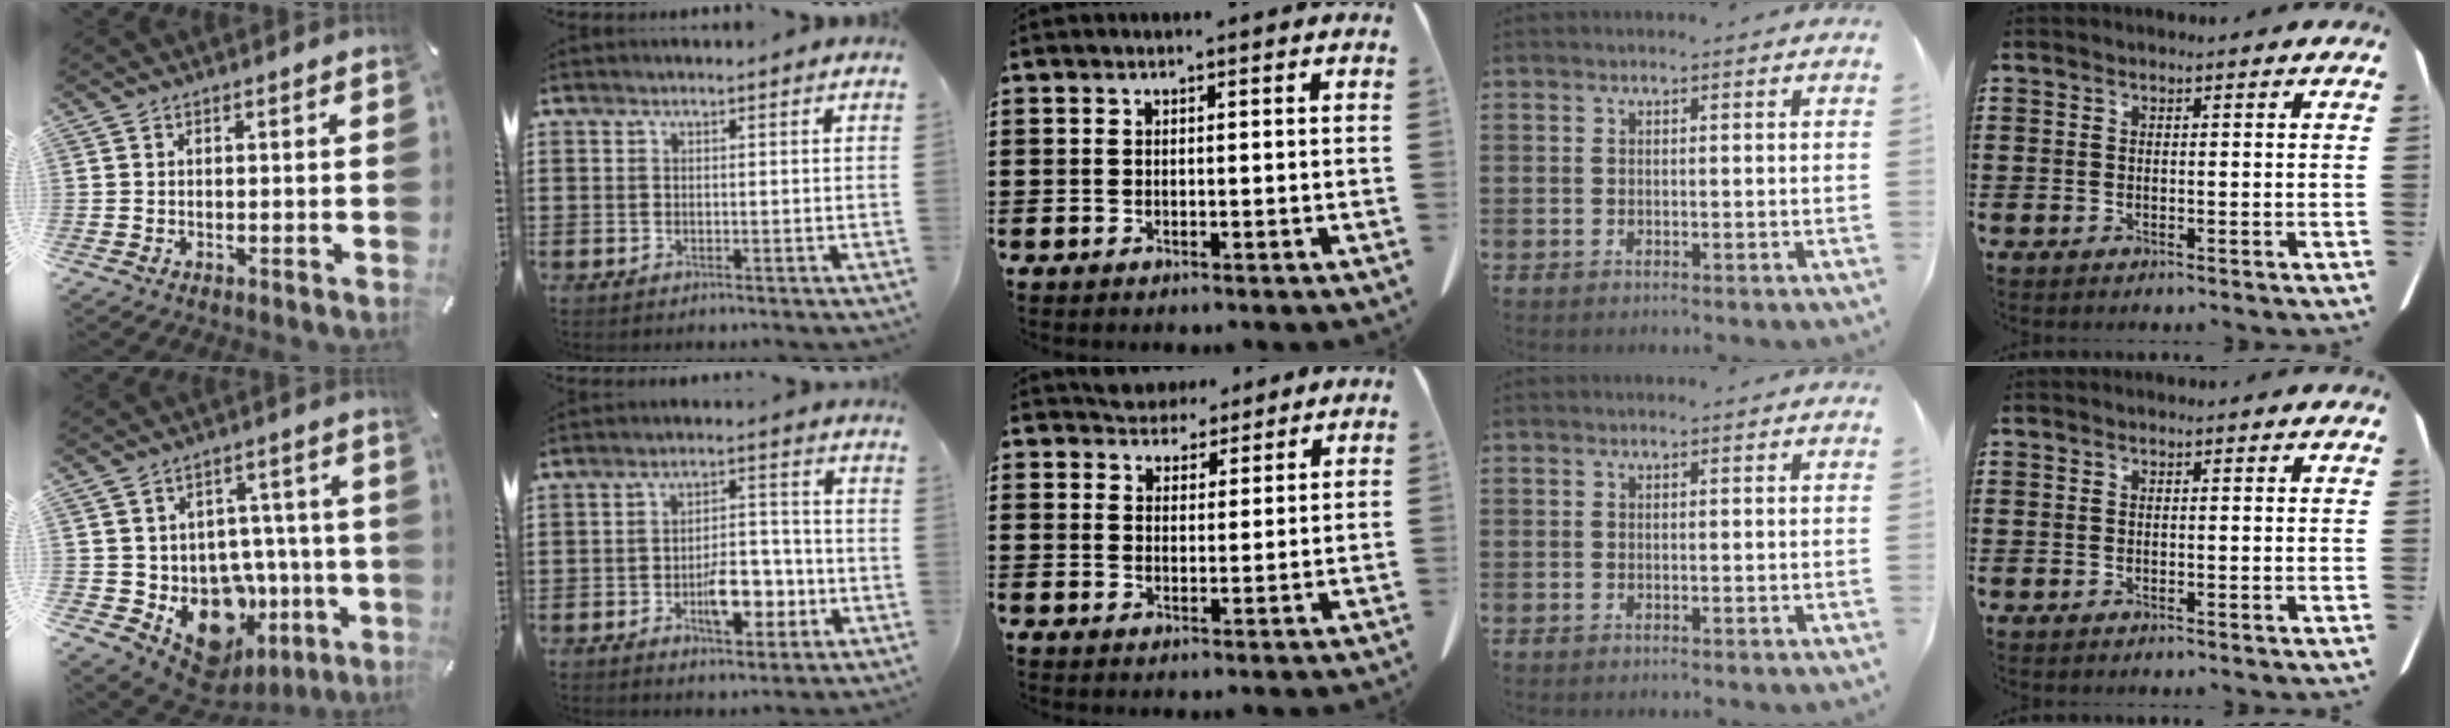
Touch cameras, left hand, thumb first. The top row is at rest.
{"thumb": {"total": 14.5, "force": [-4.8, 11.3, 7.6], "torque": [-0.122, 0.010, -0.060]}, "index": {"total": 8.0, "force": [-2.7, 3.9, 6.4], "torque": [-0.103, 0.008, -0.047]}, "middle": {"total": 4.2, "force": [4.0, 1.3, -0.2], "torque": [-0.012, -0.009, 0.077]}}